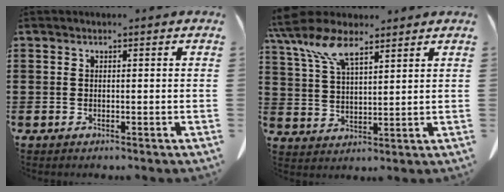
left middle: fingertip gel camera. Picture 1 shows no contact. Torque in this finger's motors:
{"motor_torque": [1.09, -1.05, 1.05, 0.21]}